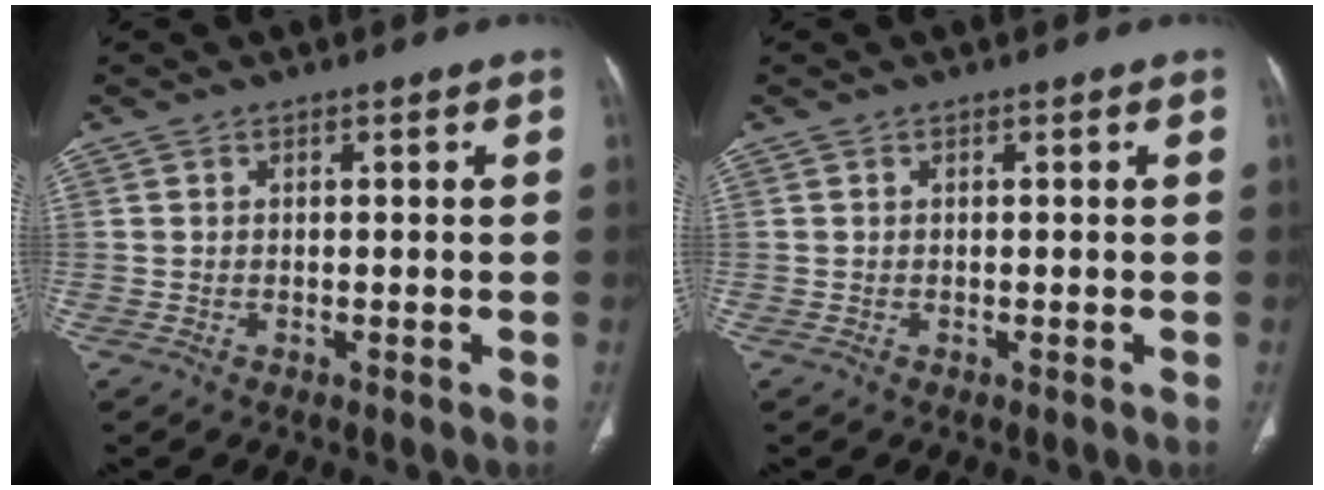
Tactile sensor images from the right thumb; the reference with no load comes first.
{"total": 0.0}